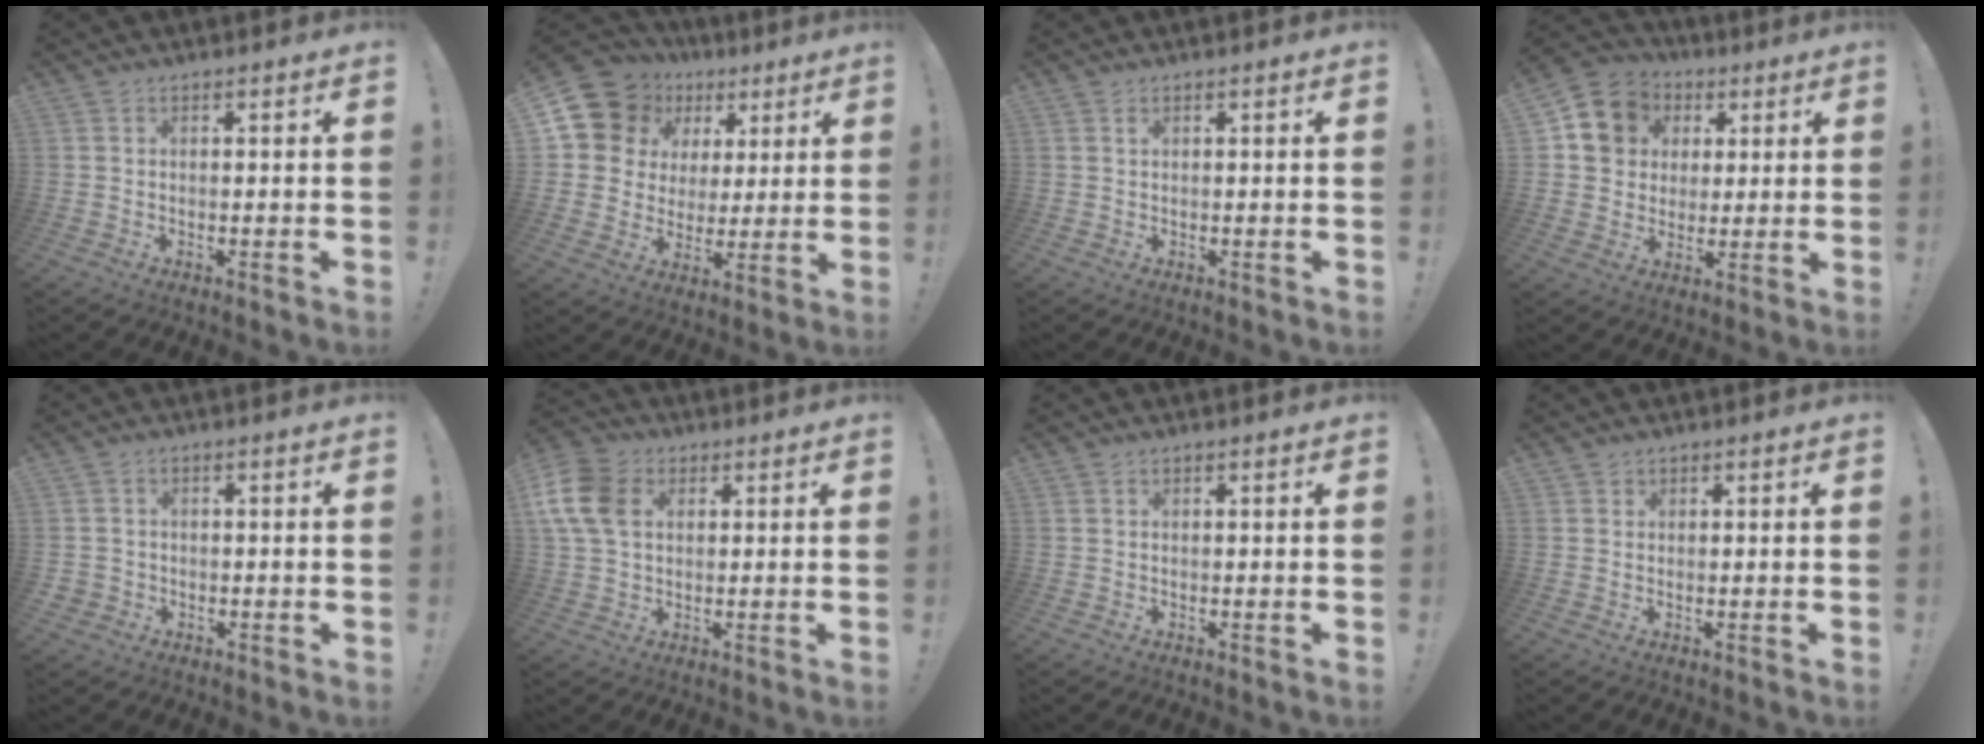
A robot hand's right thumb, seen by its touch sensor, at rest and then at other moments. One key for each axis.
{"total": 13.6, "fx": 6.8, "fy": 10.9, "fz": 4.5, "tx": -0.070, "ty": -0.042, "tz": 0.142}
{"total": 0.5, "fx": 0.3, "fy": 0.2, "fz": 0.4, "tx": -0.009, "ty": 0.002, "tz": 0.006}
{"total": 12.1, "fx": 3.5, "fy": 10.9, "fz": 4.2, "tx": -0.045, "ty": -0.011, "tz": 0.073}
{"total": 2.2, "fx": -0.4, "fy": 2.0, "fz": 0.8, "tx": -0.014, "ty": 0.001, "tz": -0.005}
{"total": 13.4, "fx": 3.5, "fy": 9.9, "fz": 8.3, "tx": -0.168, "ty": -0.001, "tz": 0.071}
{"total": 0.0}
{"total": 0.8, "fx": 0.7, "fy": 0.4, "fz": 0.2, "tx": 0.005, "ty": -0.004, "tz": 0.012}